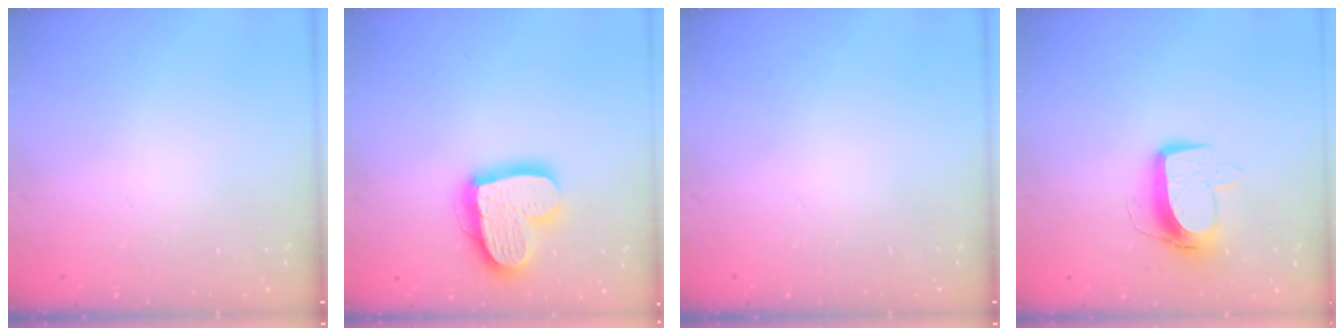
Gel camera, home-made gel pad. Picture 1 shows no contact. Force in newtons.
{"total": 17.6, "press": 17.5, "slide": 1.9}
{"total": 0.0}
{"total": 10.3, "press": 10.2, "slide": 1.1}